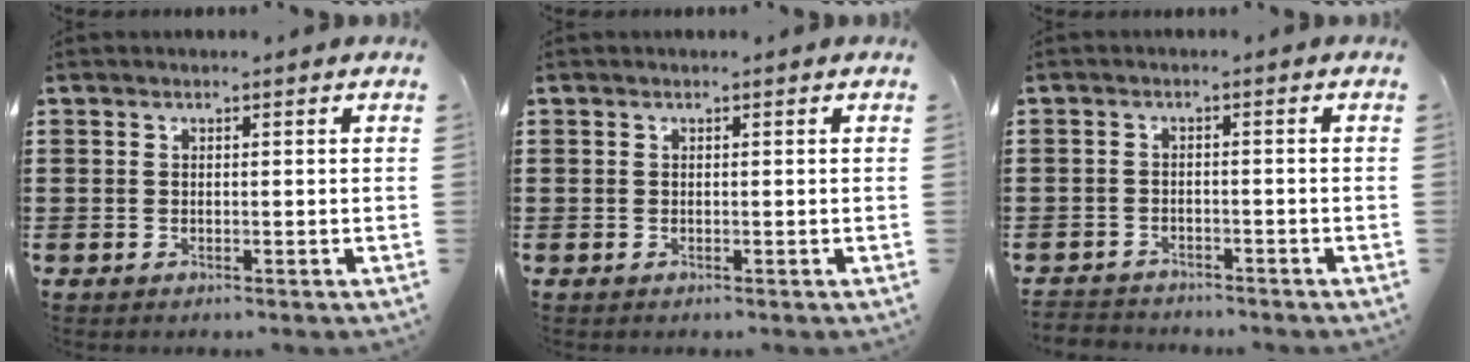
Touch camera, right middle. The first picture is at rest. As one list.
[{"total": 0.0}, {"total": 2.1, "force": [-2.1, 0.3, -0.3], "torque": [-0.002, 0.000, -0.048]}]